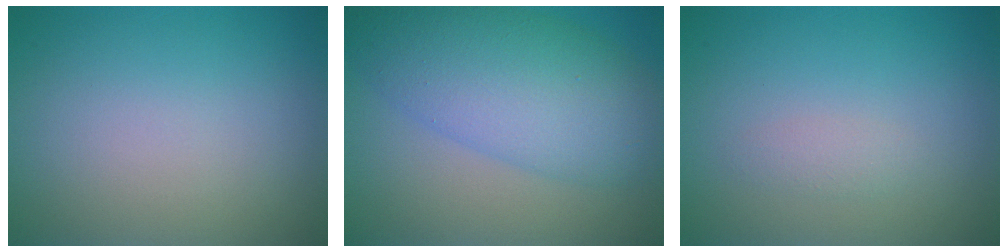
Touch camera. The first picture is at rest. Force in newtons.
{"total": 8.5, "press": 8.5, "slide": 0.2}
{"total": 1.0, "press": 1.0, "slide": 0.0}